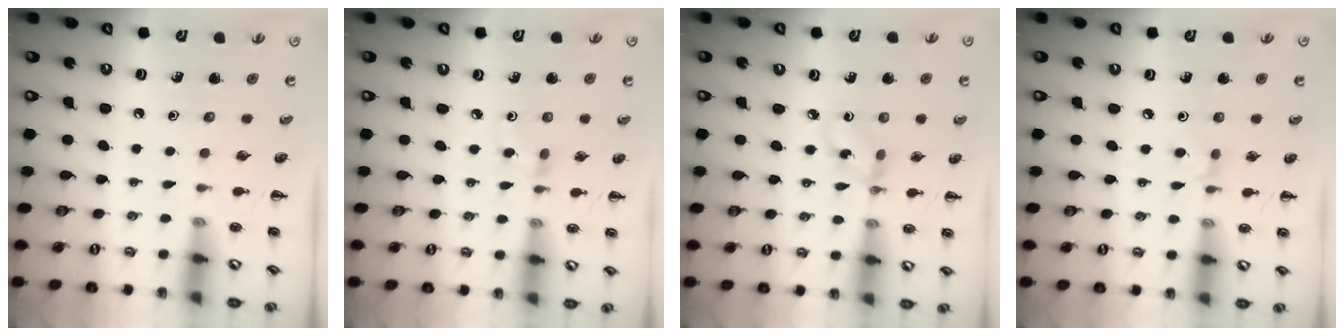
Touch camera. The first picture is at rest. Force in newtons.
{"total": 2.9, "press": 2.6, "slide": 1.2}
{"total": 2.9, "press": 2.8, "slide": 0.6}
{"total": 2.6, "press": 2.4, "slide": 1.0}